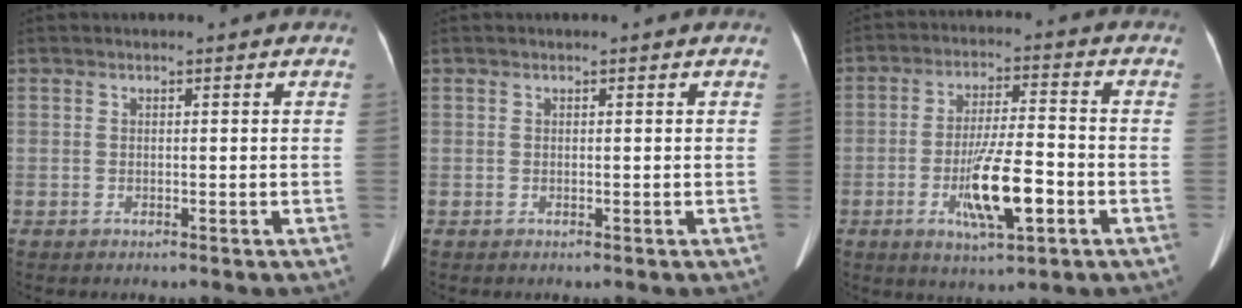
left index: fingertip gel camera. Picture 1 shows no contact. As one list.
[{"total": 0.0}, {"total": 10.4, "force": [-3.9, 1.7, 9.4], "torque": [-0.177, -0.010, -0.064]}]